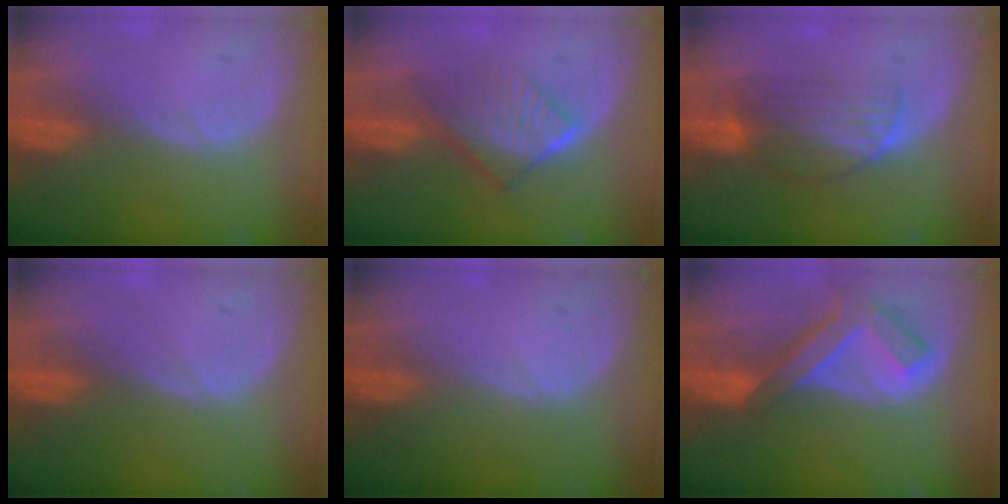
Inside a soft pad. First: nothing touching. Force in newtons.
{"total": 6.4, "press": 5.7, "slide": 2.9}
{"total": 6.5, "press": 5.5, "slide": 3.5}
{"total": 0.0}
{"total": 0.0}
{"total": 7.4, "press": 6.4, "slide": 3.7}